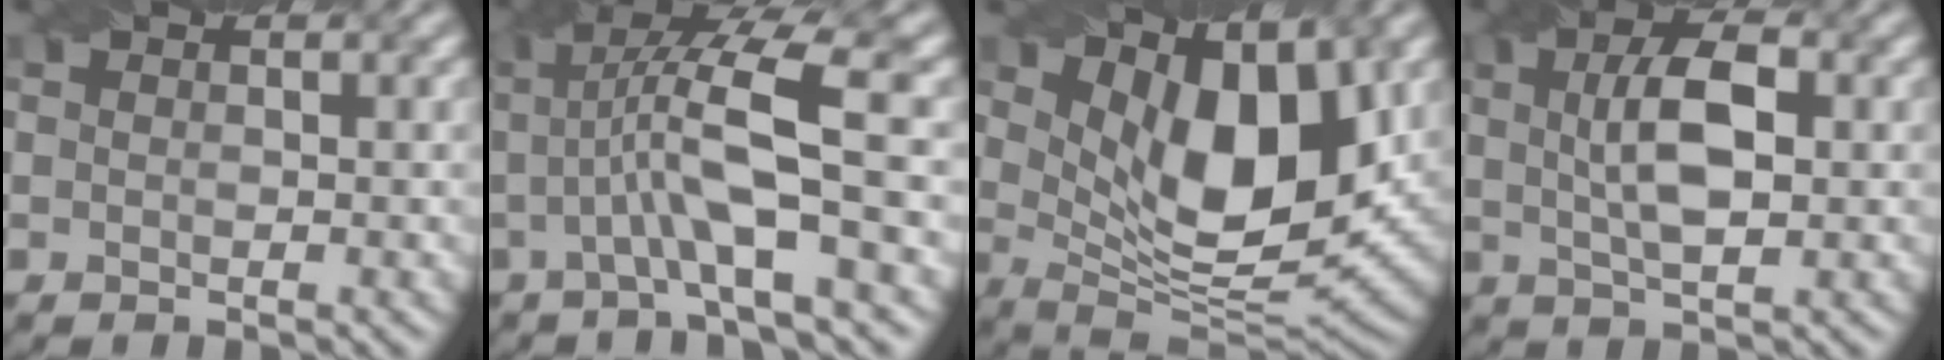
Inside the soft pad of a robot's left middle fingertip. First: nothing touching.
{"total": 8.2, "force": [0.8, 1.5, 8.0], "torque": [-0.138, 0.011, 0.012]}
{"total": 9.7, "force": [3.6, 4.1, 8.1], "torque": [-0.140, -0.013, 0.062]}
{"total": 5.4, "force": [0.9, 2.0, 4.9], "torque": [-0.090, 0.008, 0.015]}